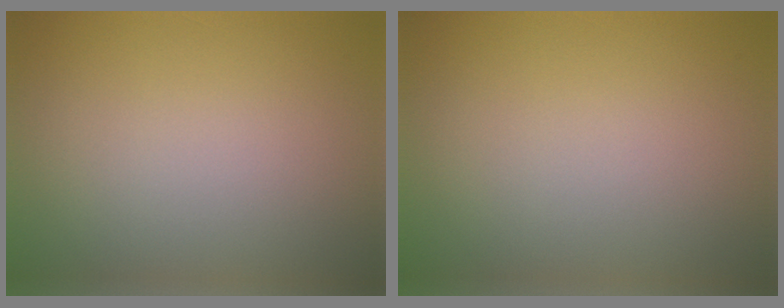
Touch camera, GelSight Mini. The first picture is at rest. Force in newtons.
{"total": 0.0}